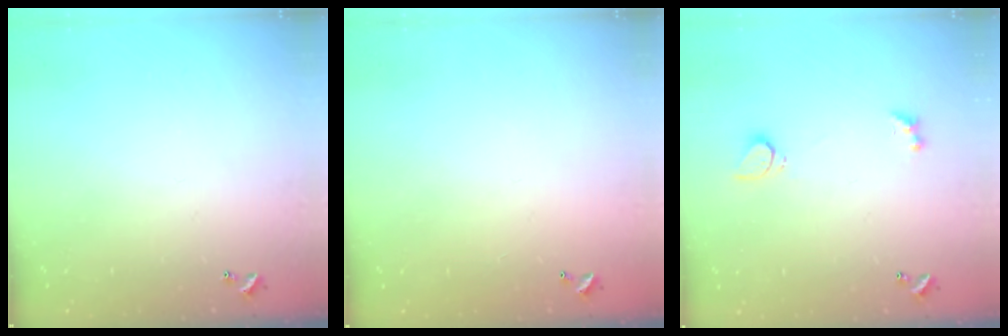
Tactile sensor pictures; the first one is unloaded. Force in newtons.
{"total": 3.0, "press": 3.0, "slide": 0.1}
{"total": 2.2, "press": 2.1, "slide": 0.6}